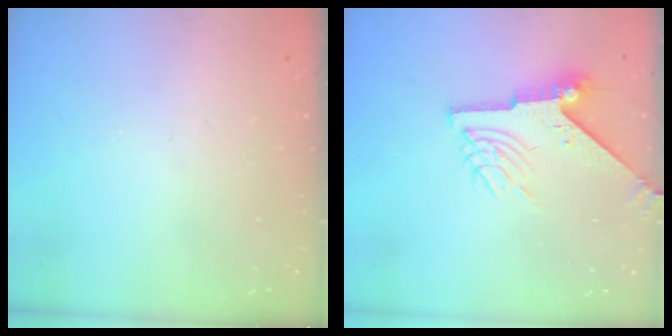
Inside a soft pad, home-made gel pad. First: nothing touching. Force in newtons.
{"total": 9.0, "press": 9.0, "slide": 0.8}